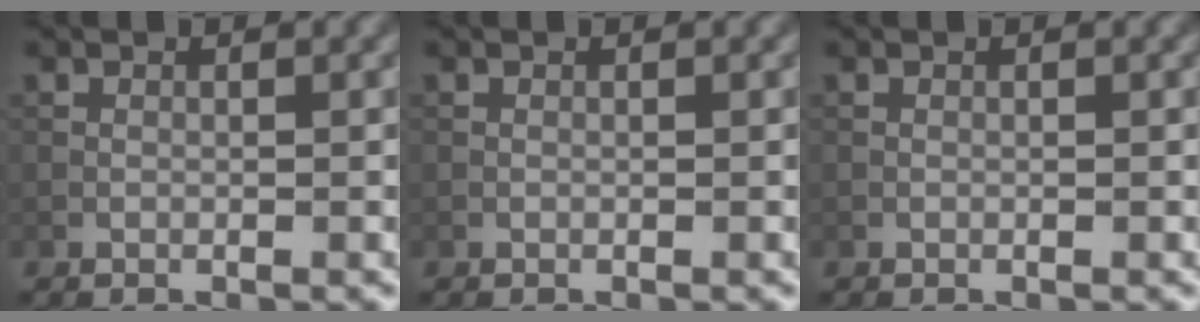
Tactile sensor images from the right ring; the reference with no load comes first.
{"total": 0.0}
{"total": 0.0}